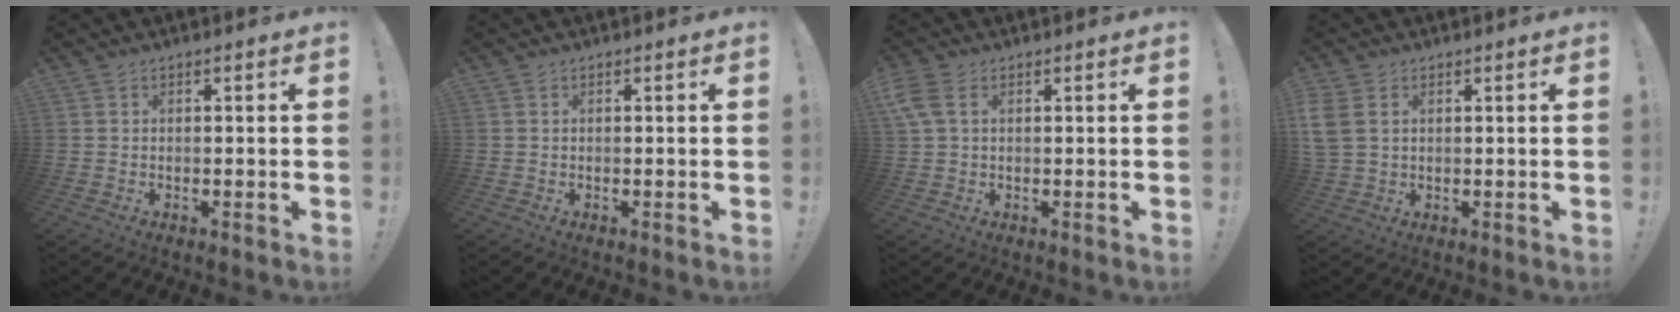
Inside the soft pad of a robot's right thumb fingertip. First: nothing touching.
{"total": 0.0}
{"total": 4.7, "force": [1.6, 2.6, 3.6], "torque": [-0.085, 0.001, 0.031]}
{"total": 5.7, "force": [2.0, 4.2, 3.3], "torque": [-0.073, -0.002, 0.043]}